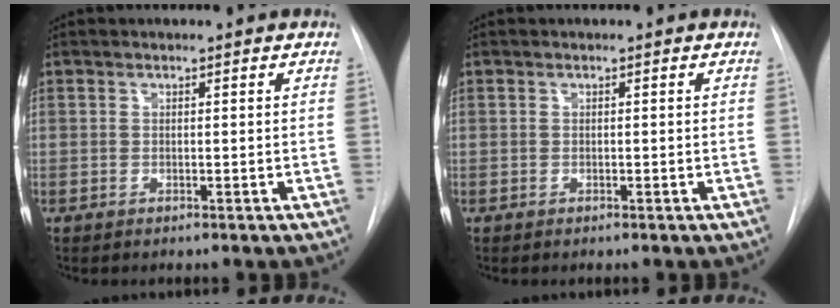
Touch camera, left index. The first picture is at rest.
{"total": 0.0}